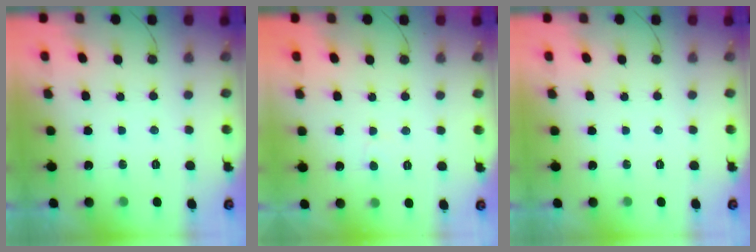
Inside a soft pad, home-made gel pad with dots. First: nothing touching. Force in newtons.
{"total": 3.8, "press": 3.8, "slide": 0.4}
{"total": 0.0}